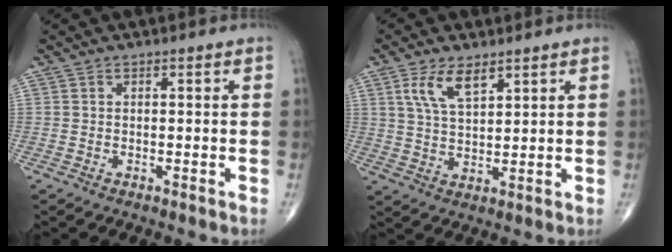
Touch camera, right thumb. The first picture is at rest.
{"total": 6.8, "force": [3.8, 2.9, 4.9], "torque": [-0.088, -0.017, 0.077]}